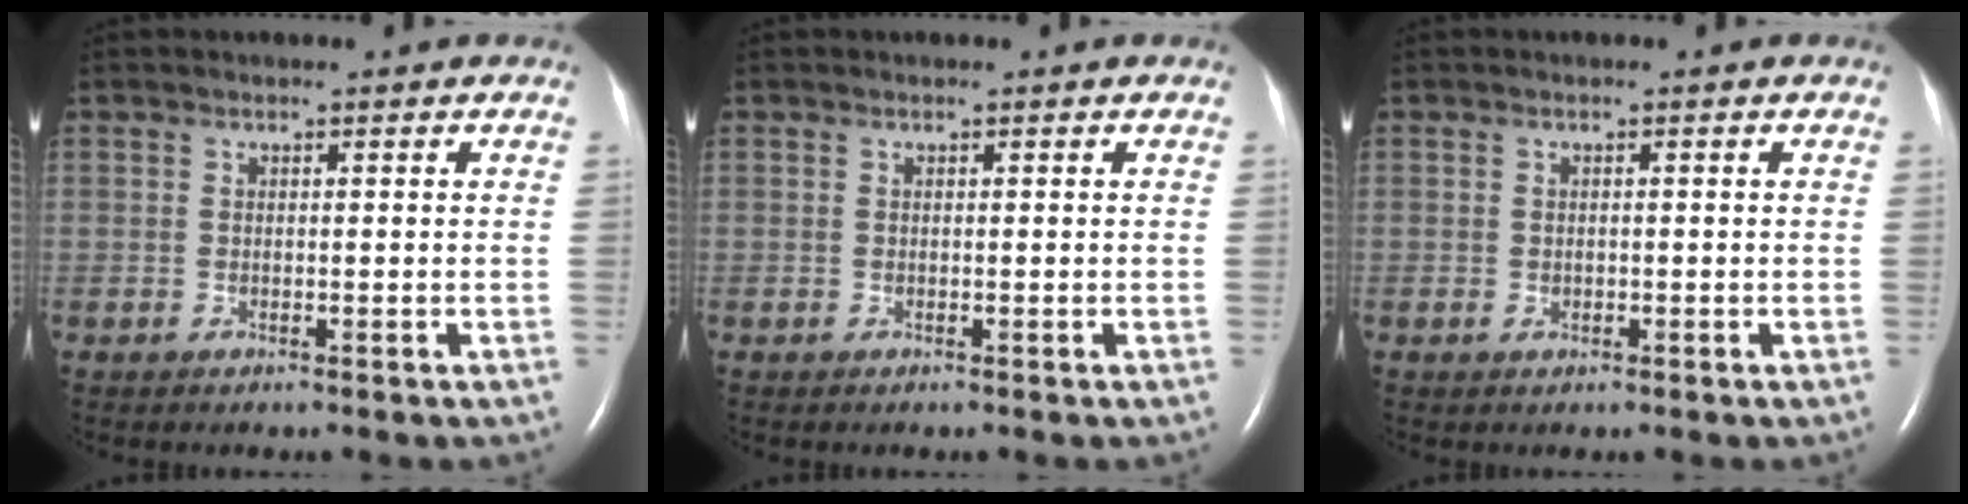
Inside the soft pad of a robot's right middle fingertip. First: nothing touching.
{"total": 0.0}
{"total": 0.9, "force": [-0.2, 0.7, 0.5], "torque": [-0.011, 0.000, -0.001]}